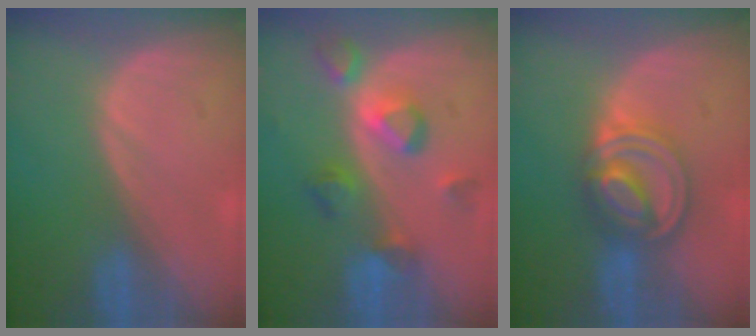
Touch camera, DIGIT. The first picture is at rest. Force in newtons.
{"total": 6.6, "press": 6.6, "slide": 0.7}
{"total": 8.0, "press": 6.9, "slide": 4.0}